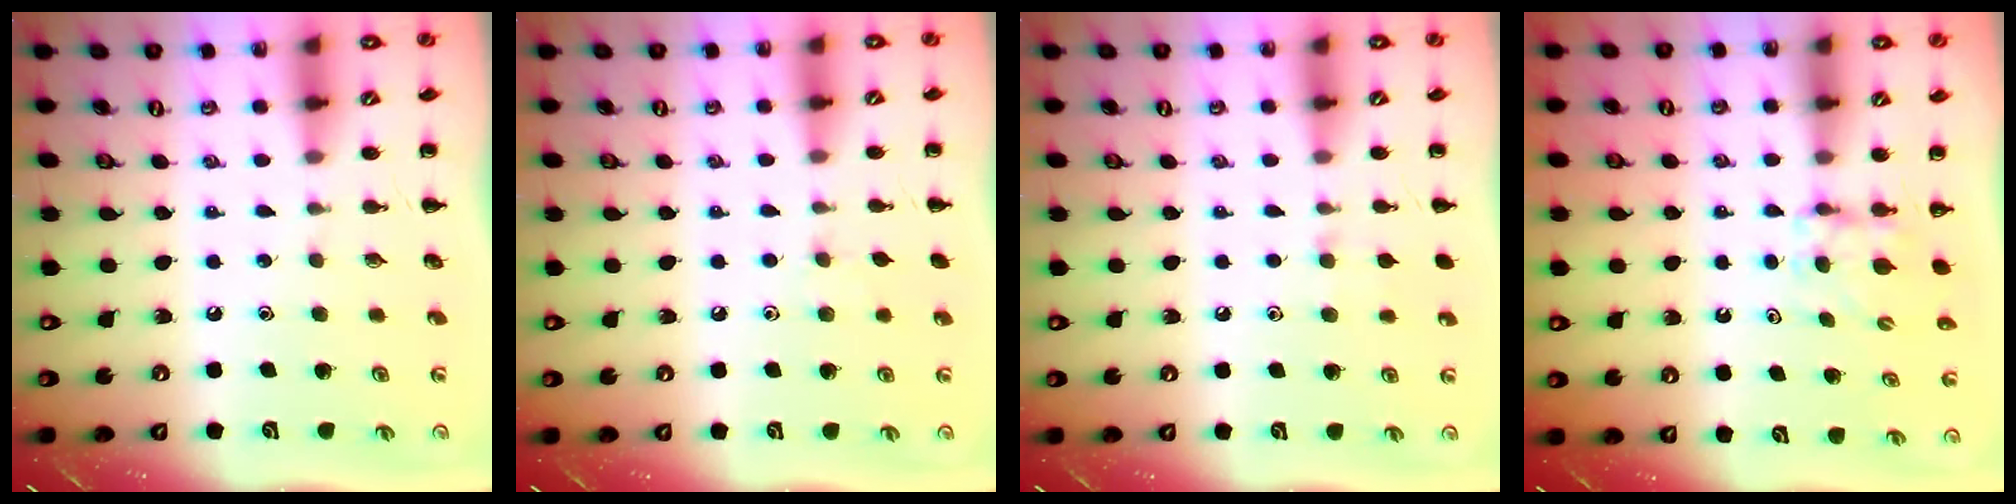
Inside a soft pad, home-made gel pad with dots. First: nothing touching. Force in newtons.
{"total": 3.5, "press": 3.2, "slide": 1.3}
{"total": 5.5, "press": 5.1, "slide": 2.0}
{"total": 3.8, "press": 3.6, "slide": 1.3}